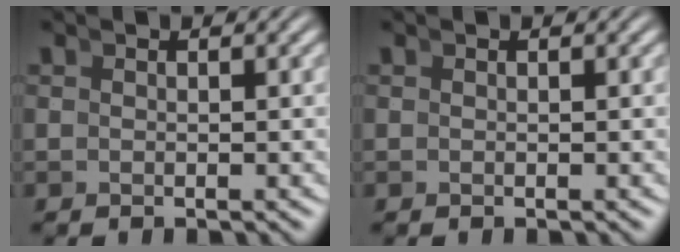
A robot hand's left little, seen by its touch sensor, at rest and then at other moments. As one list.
[{"total": 0.0}]